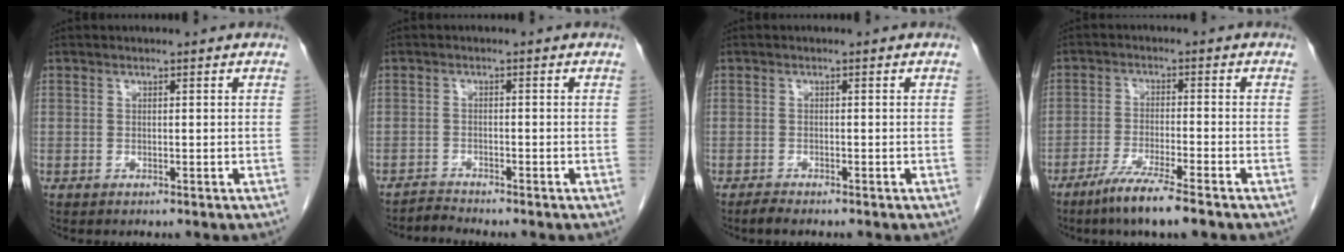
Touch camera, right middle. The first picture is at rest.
{"total": 1.8, "force": [-1.6, -0.4, -0.7], "torque": [0.020, -0.012, -0.029]}
{"total": 1.3, "force": [-1.2, 0.1, 0.6], "torque": [-0.019, -0.003, -0.023]}
{"total": 7.2, "force": [-5.1, -0.1, 5.1], "torque": [-0.094, -0.019, -0.090]}